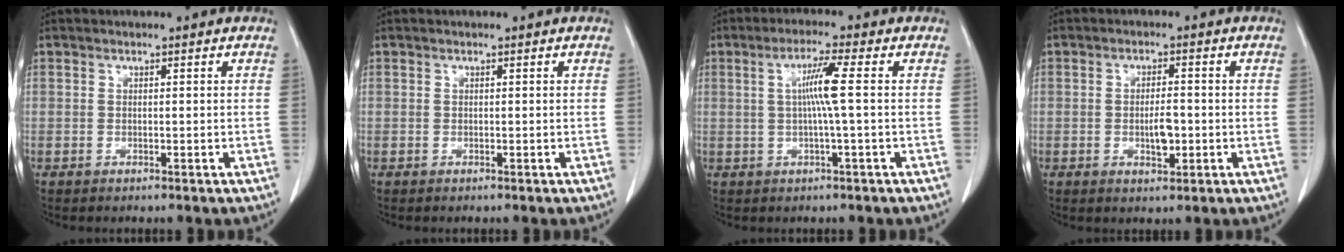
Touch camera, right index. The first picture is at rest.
{"total": 0.0}
{"total": 5.3, "force": [0.5, -0.9, 5.2], "torque": [-0.097, 0.005, 0.012]}
{"total": 3.9, "force": [-0.7, 1.4, 3.6], "torque": [-0.062, -0.001, -0.008]}